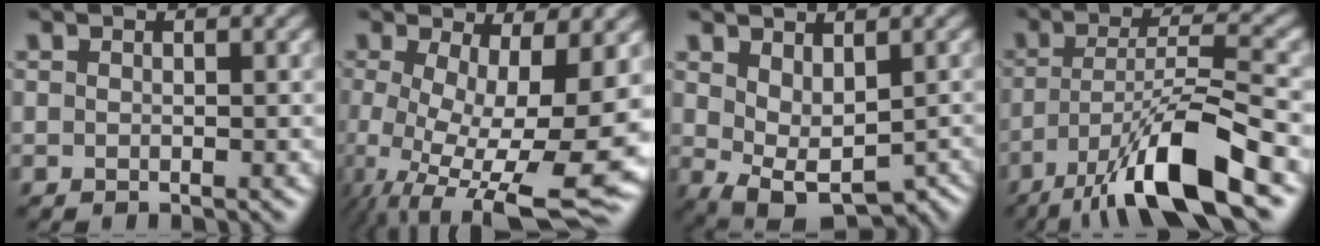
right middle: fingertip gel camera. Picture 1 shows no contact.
{"total": 12.8, "force": [-2.3, 4.2, 11.8], "torque": [-0.193, -0.020, -0.023]}
{"total": 5.4, "force": [-0.1, 3.2, 4.3], "torque": [-0.079, -0.015, 0.015]}
{"total": 10.2, "force": [-6.0, 2.1, 8.0], "torque": [-0.140, 0.004, -0.110]}